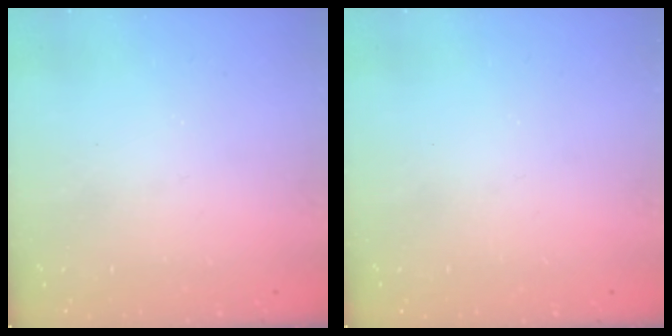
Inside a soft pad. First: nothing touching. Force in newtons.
{"total": 0.0}